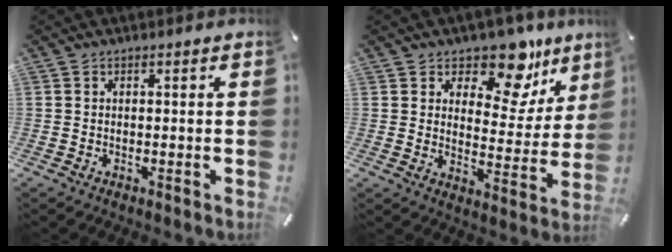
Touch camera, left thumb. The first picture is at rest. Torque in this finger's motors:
{"motor_torque": [0.85, -0.36, 0.04, -0.02, 0.04]}